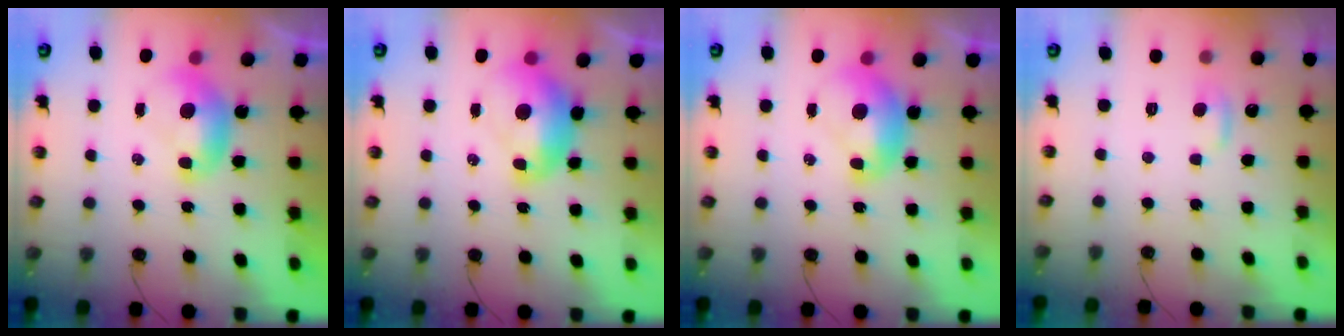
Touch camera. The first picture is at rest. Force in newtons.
{"total": 2.4, "press": 2.3, "slide": 0.7}
{"total": 1.4, "press": 1.4, "slide": 0.3}
{"total": 2.0, "press": 2.0, "slide": 0.3}